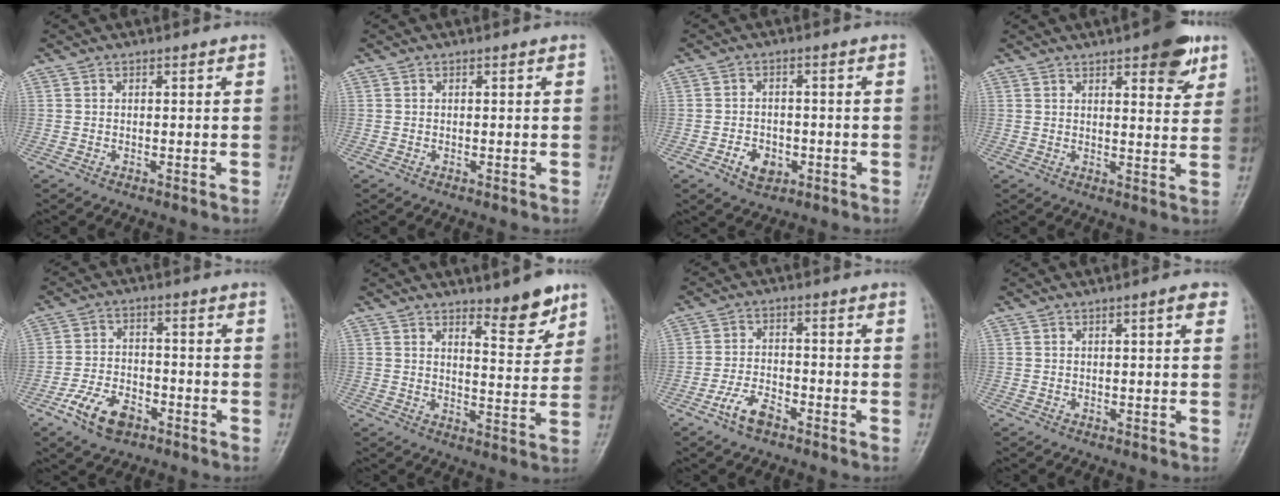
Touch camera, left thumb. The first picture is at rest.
{"total": 0.0}
{"total": 4.7, "force": [-1.9, 3.4, 2.6], "torque": [-0.031, 0.011, -0.028]}
{"total": 9.0, "force": [5.2, 3.1, 6.7], "torque": [-0.067, -0.022, 0.064]}
{"total": 8.3, "force": [-4.6, 4.8, 4.9], "torque": [-0.083, 0.020, -0.086]}
{"total": 7.7, "force": [5.6, 2.0, 4.9], "torque": [-0.053, -0.049, 0.083]}
{"total": 5.2, "force": [-3.4, 2.4, 3.2], "torque": [-0.065, 0.020, -0.066]}
{"total": 2.7, "force": [1.2, 0.4, 2.3], "torque": [-0.029, 0.000, 0.015]}